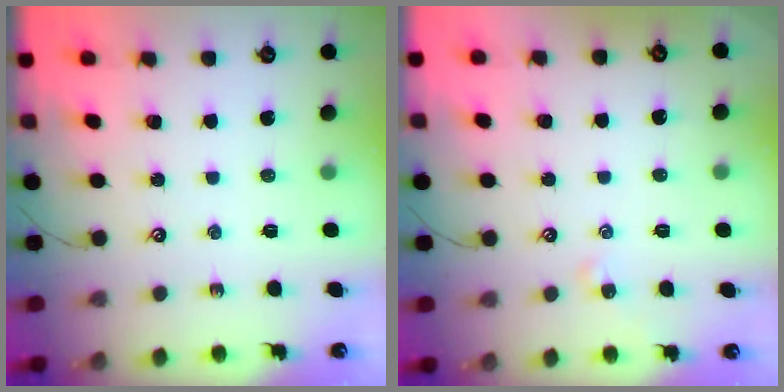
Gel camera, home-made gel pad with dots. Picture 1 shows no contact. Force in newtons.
{"total": 0.0}